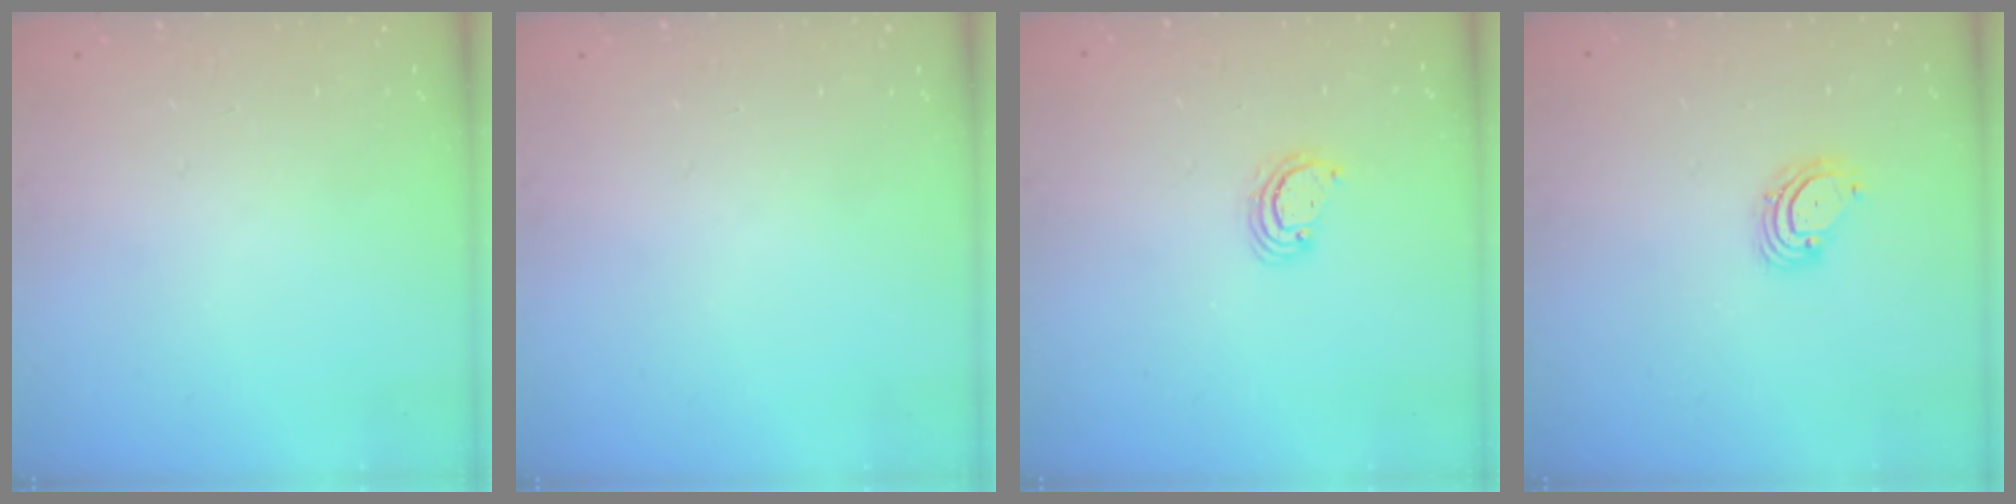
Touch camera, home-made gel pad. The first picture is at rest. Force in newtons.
{"total": 0.0}
{"total": 3.1, "press": 3.1, "slide": 0.3}
{"total": 4.0, "press": 4.0, "slide": 0.5}